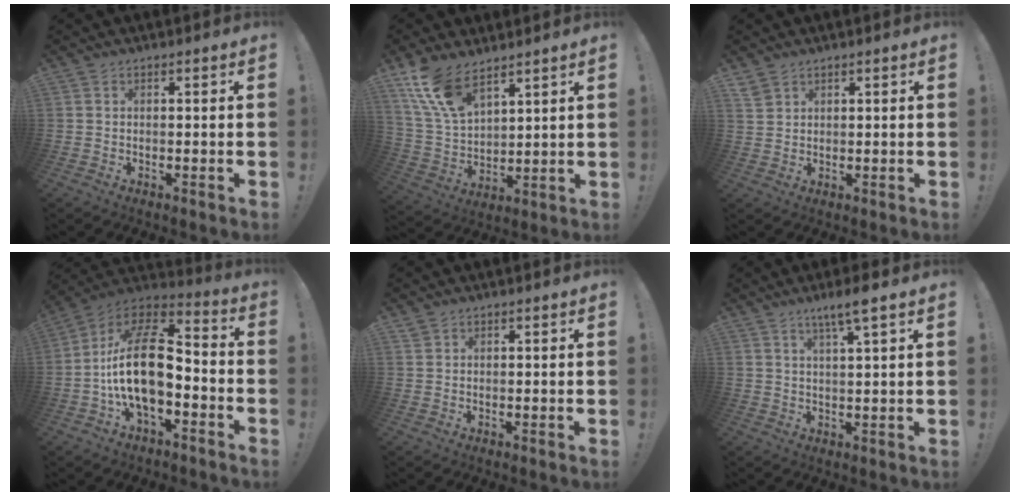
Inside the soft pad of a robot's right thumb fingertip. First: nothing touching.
{"total": 13.6, "force": [9.9, 6.1, 7.2], "torque": [-0.161, -0.052, 0.191]}
{"total": 3.2, "force": [2.4, 1.7, 1.1], "torque": [-0.013, -0.013, 0.047]}
{"total": 20.1, "force": [-2.4, 10.8, 16.8], "torque": [-0.311, 0.022, -0.036]}
{"total": 1.1, "force": [0.9, 0.4, 0.4], "torque": [-0.004, -0.003, 0.017]}
{"total": 6.3, "force": [3.8, 0.0, 5.0], "torque": [-0.085, -0.017, 0.058]}